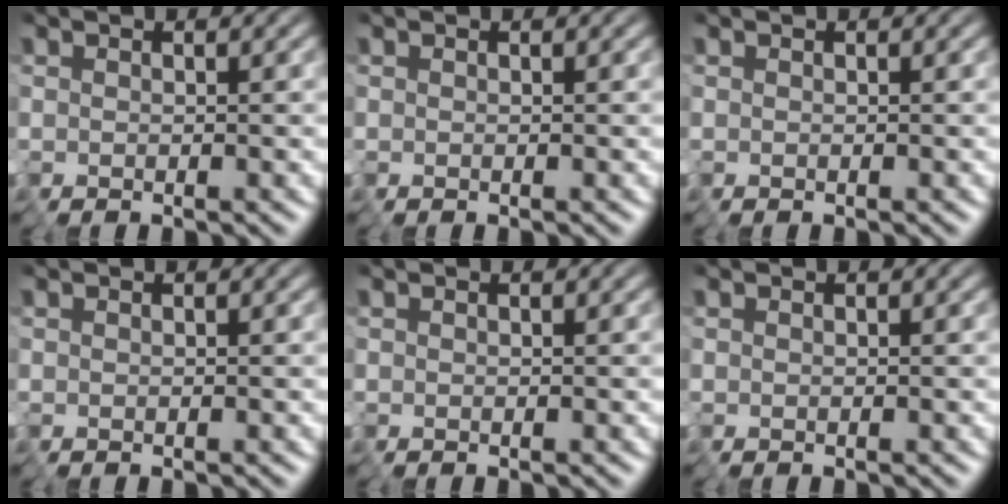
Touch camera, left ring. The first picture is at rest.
{"total": 0.0}
{"total": 0.0}
{"total": 0.0}
{"total": 0.0}
{"total": 0.0}